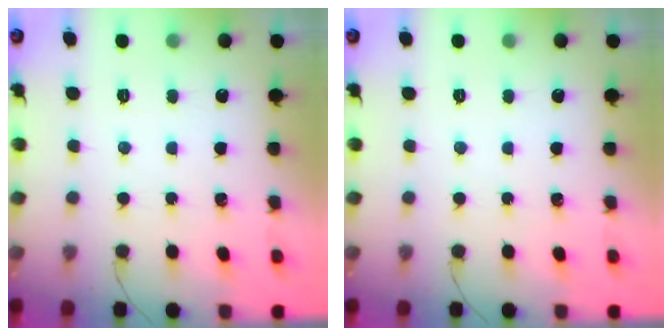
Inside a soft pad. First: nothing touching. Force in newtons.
{"total": 0.0}